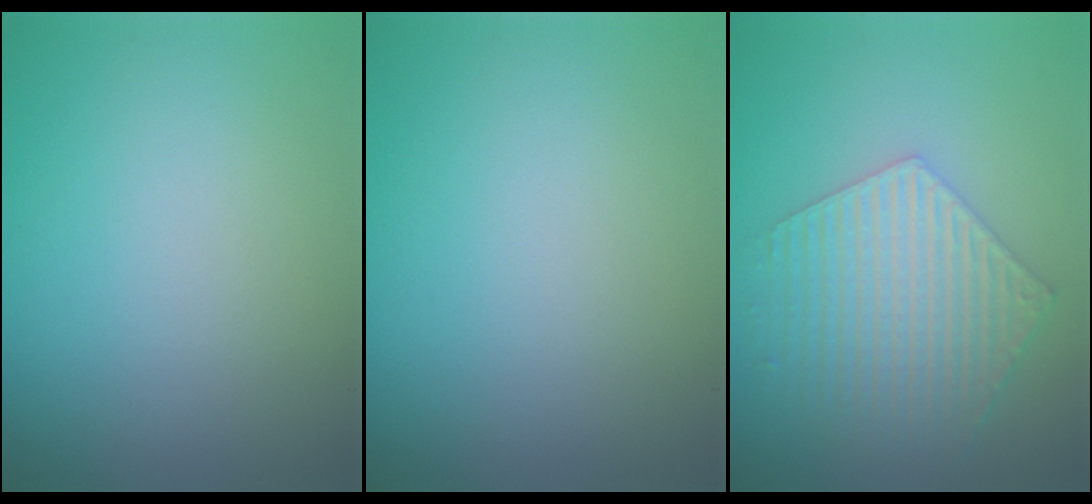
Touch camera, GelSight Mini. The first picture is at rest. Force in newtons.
{"total": 0.0}
{"total": 5.6, "press": 4.2, "slide": 3.7}